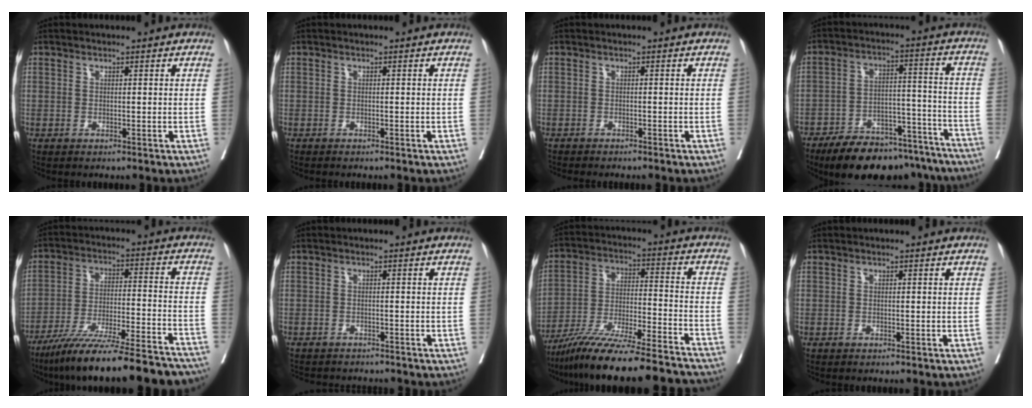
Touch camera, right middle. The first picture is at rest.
{"total": 1.6, "force": [-1.4, 0.3, 0.7], "torque": [-0.013, -0.003, -0.016]}
{"total": 5.5, "force": [-4.9, 0.9, 2.4], "torque": [-0.028, -0.008, -0.062]}
{"total": 20.8, "force": [-17.7, 7.1, 8.3], "torque": [-0.098, 0.025, -0.251]}
{"total": 23.7, "force": [-20.6, 1.5, 11.6], "torque": [-0.144, -0.025, -0.308]}
{"total": 6.7, "force": [-6.3, 1.8, 1.8], "torque": [-0.022, -0.003, -0.082]}
{"total": 22.1, "force": [-19.5, 0.8, 10.4], "torque": [-0.163, -0.025, -0.311]}
{"total": 0.0}